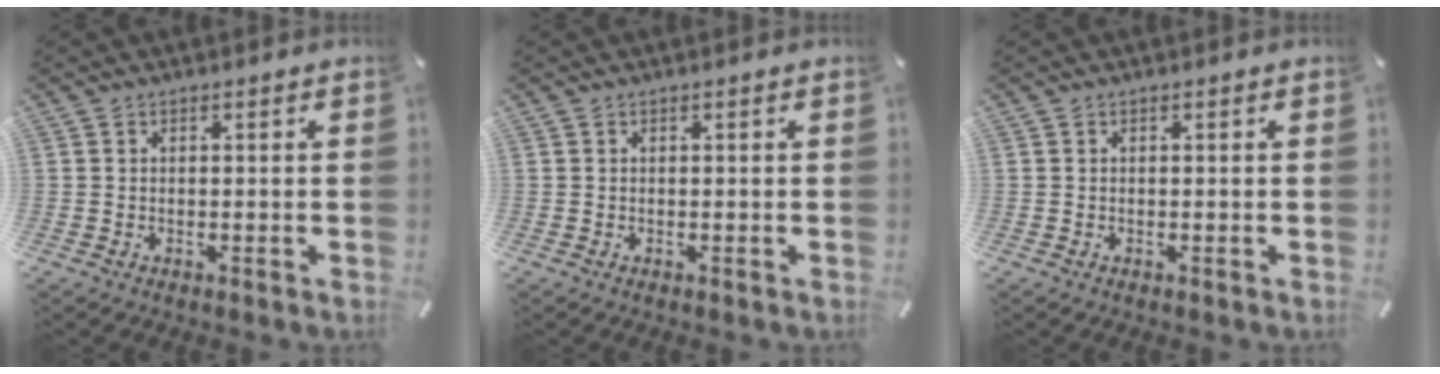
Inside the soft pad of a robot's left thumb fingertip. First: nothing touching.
{"total": 0.0}
{"total": 0.0}